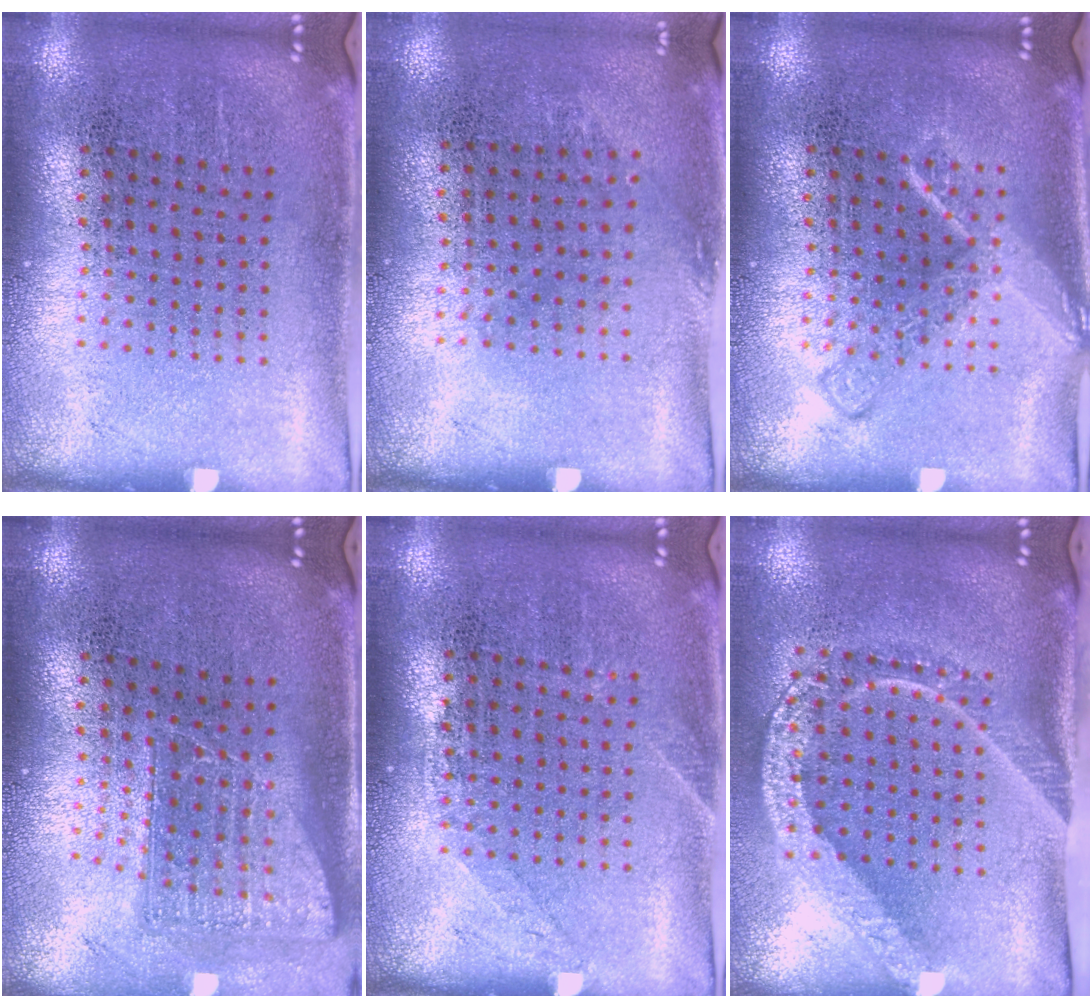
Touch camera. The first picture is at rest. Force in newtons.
{"total": 0.8, "press": 0.6, "slide": 0.5}
{"total": 2.0, "press": 2.0, "slide": 0.3}
{"total": 1.6, "press": 1.3, "slide": 1.0}
{"total": 1.0, "press": 1.0, "slide": 0.2}
{"total": 2.0, "press": 1.5, "slide": 1.3}